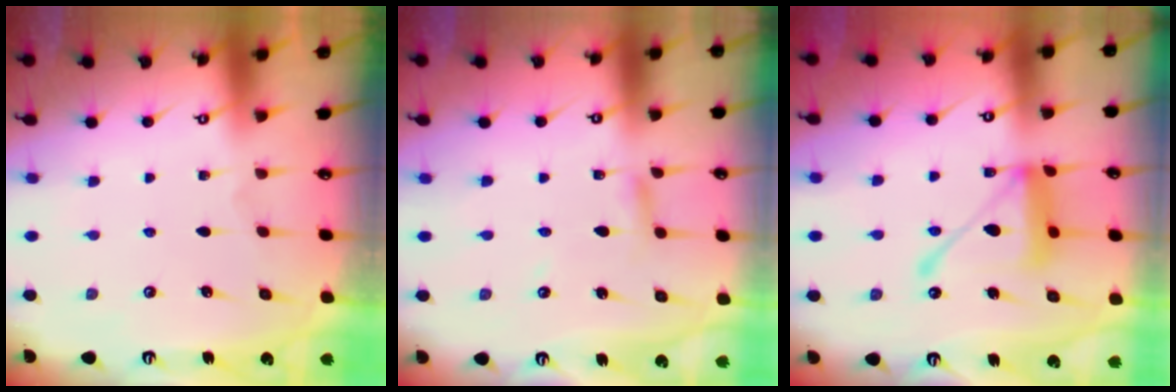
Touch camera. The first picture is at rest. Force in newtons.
{"total": 3.3, "press": 3.3, "slide": 0.1}
{"total": 14.0, "press": 14.0, "slide": 1.2}